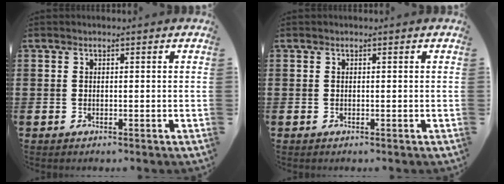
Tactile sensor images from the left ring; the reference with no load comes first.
{"total": 0.0}